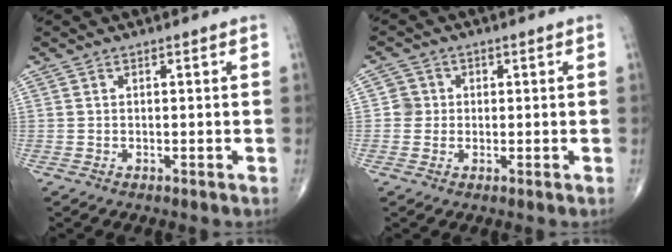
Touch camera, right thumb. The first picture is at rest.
{"total": 2.7, "force": [0.0, 2.7, 0.1], "torque": [0.022, 0.008, -0.005]}